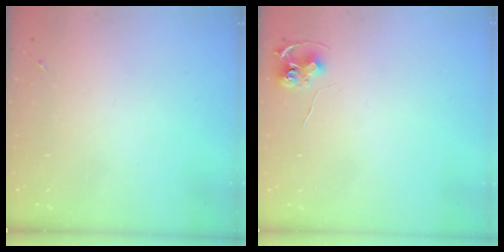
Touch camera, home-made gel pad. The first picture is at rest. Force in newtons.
{"total": 6.9, "press": 6.9, "slide": 0.5}